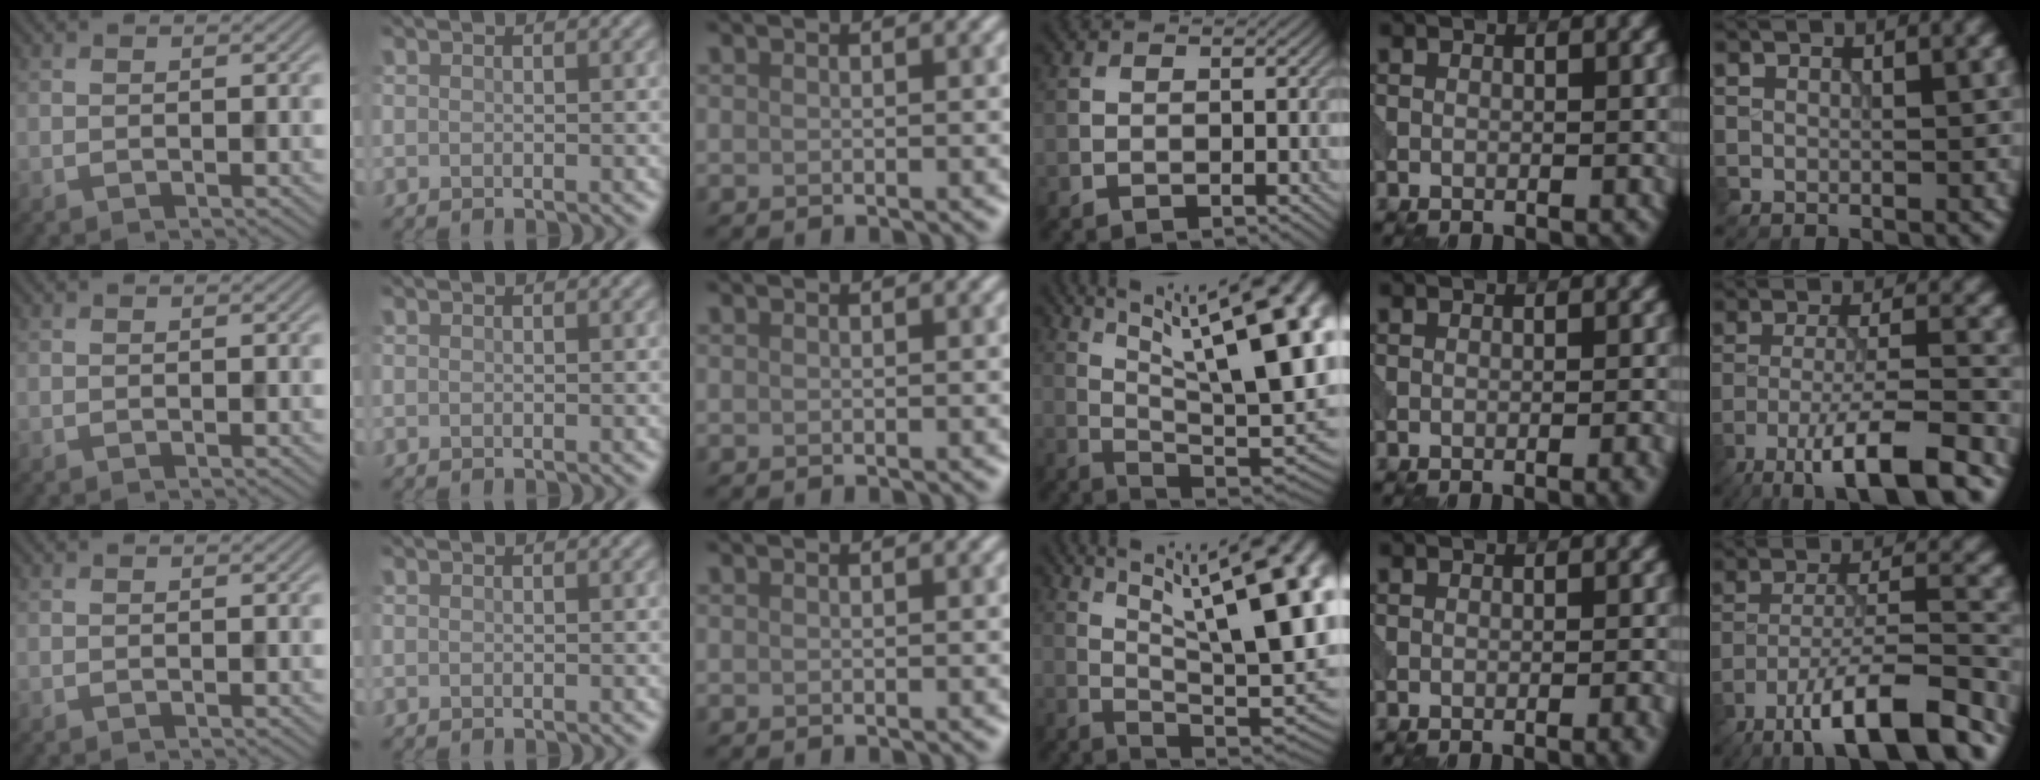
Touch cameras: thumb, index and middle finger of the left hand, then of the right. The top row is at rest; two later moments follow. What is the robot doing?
{"motion": "pour", "object": "beaker"}